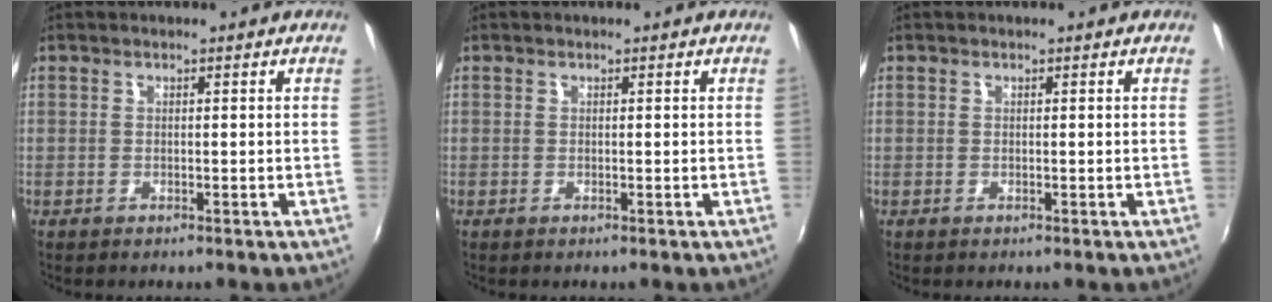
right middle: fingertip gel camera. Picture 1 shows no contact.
{"total": 0.0}
{"total": 0.0}